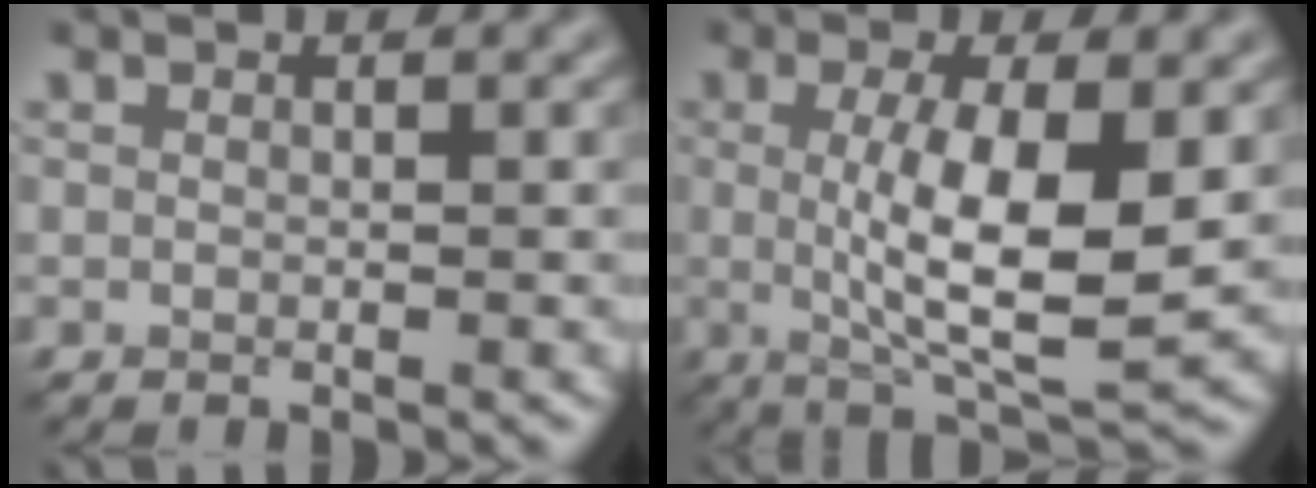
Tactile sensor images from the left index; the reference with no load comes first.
{"total": 8.0, "force": [0.2, 2.2, 7.7], "torque": [-0.126, -0.013, 0.009]}